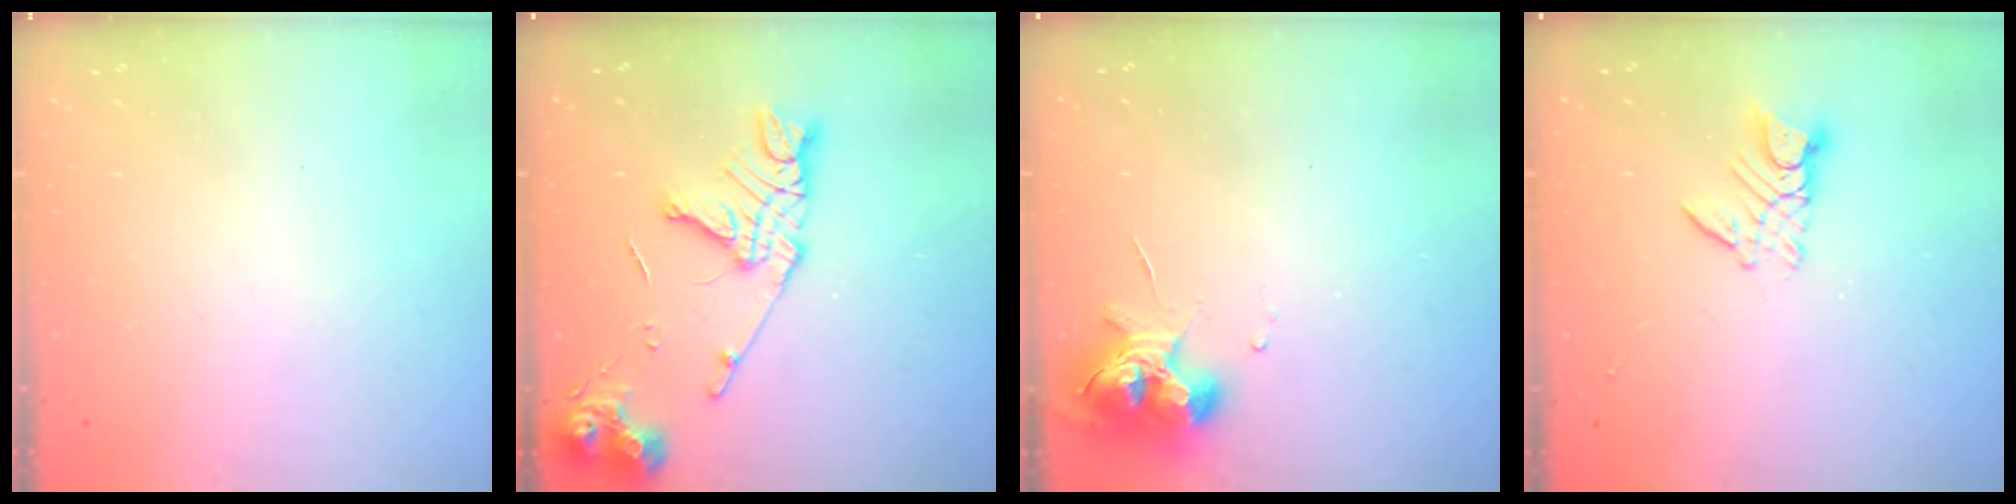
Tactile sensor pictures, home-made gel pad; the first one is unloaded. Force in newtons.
{"total": 16.1, "press": 16.1, "slide": 1.6}
{"total": 10.7, "press": 10.6, "slide": 1.4}
{"total": 8.8, "press": 8.7, "slide": 0.7}